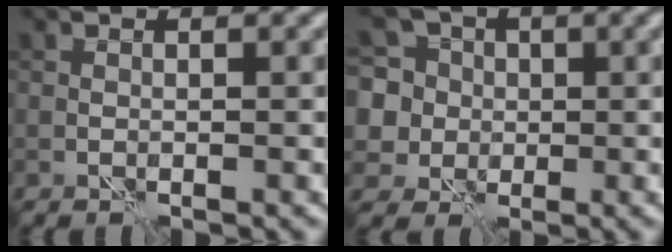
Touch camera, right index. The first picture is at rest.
{"total": 9.1, "force": [3.3, 7.5, 3.9], "torque": [-0.080, 0.027, 0.032]}